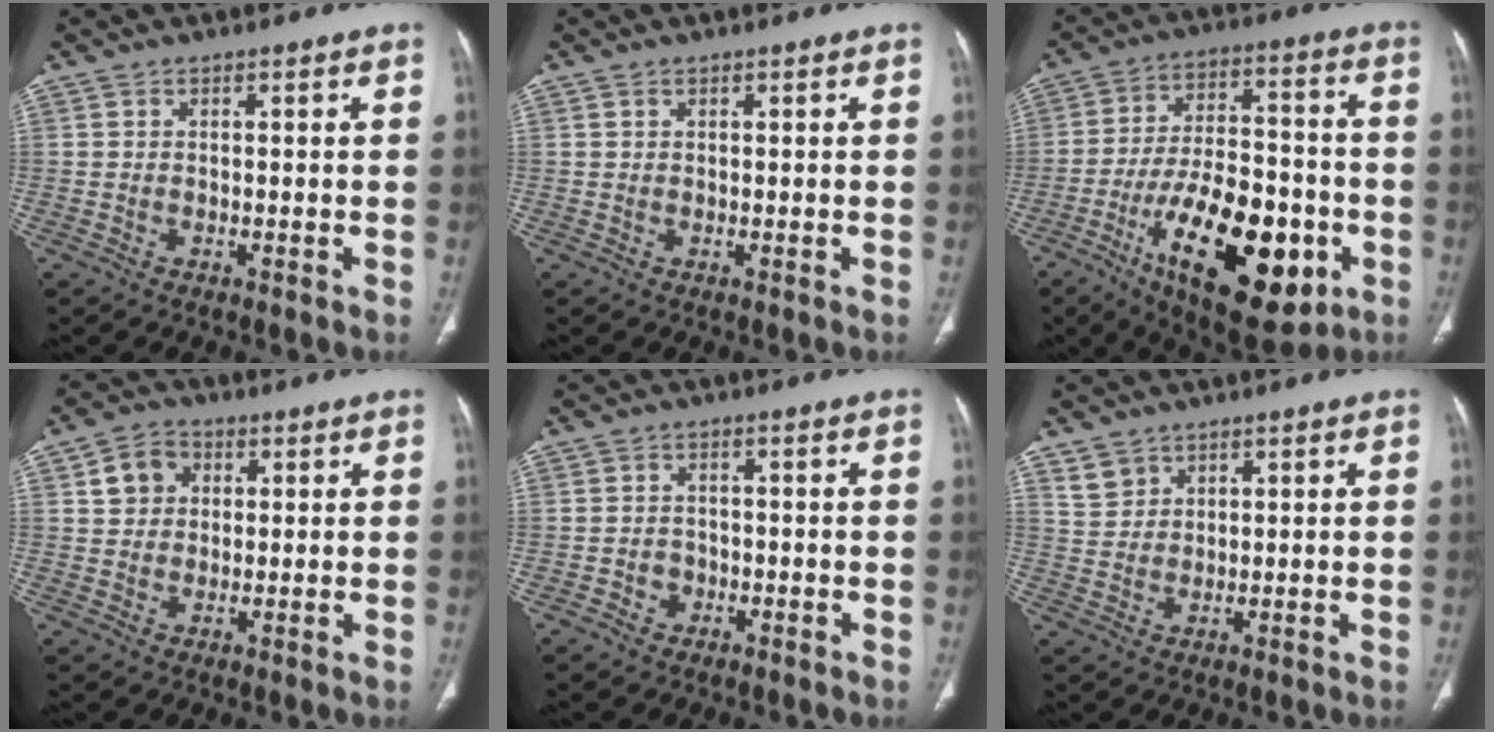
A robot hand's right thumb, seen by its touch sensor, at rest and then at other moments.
{"total": 0.6, "force": [0.4, 0.3, 0.3], "torque": [-0.009, 0.001, 0.008]}
{"total": 24.3, "force": [-9.0, 11.1, 19.7], "torque": [-0.300, 0.030, -0.129]}
{"total": 5.9, "force": [1.7, 4.9, 2.7], "torque": [-0.027, 0.004, 0.026]}
{"total": 2.6, "force": [-1.1, 2.3, 0.6], "torque": [0.003, 0.012, -0.019]}
{"total": 3.5, "force": [2.5, 2.4, 0.5], "torque": [0.008, -0.015, 0.052]}